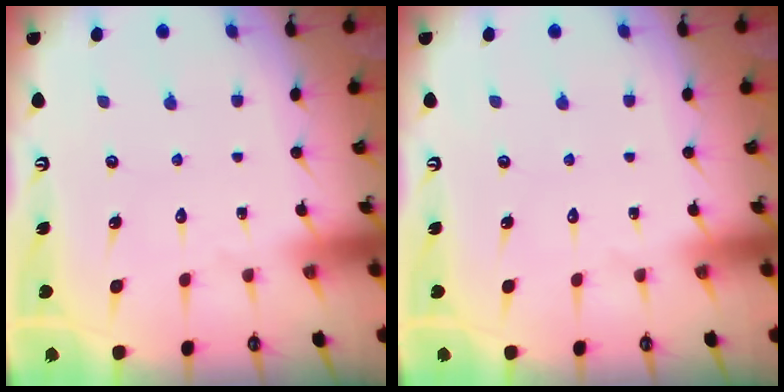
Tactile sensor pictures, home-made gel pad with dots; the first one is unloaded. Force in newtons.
{"total": 0.0}